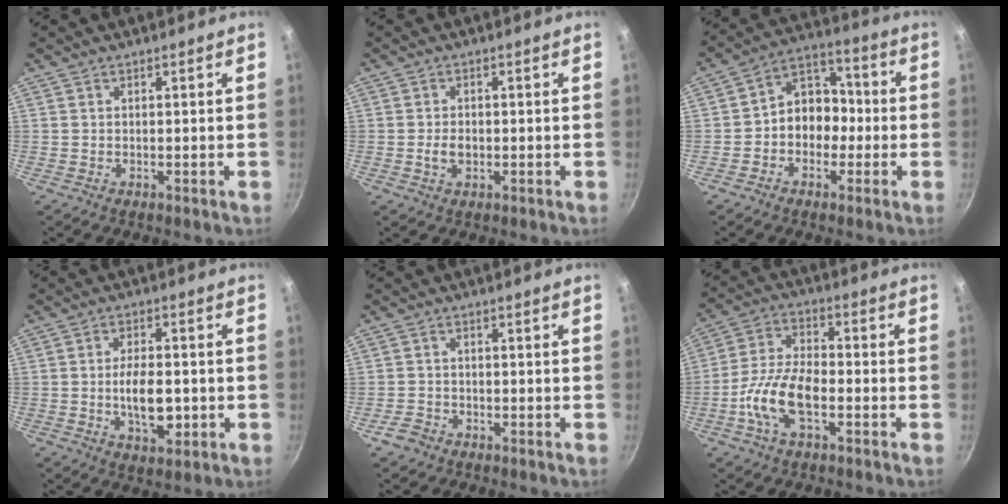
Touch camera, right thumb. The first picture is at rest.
{"total": 2.7, "force": [-0.5, 1.8, 1.9], "torque": [-0.027, 0.005, -0.009]}
{"total": 9.7, "force": [-1.9, 7.9, 5.4], "torque": [-0.026, 0.046, -0.045]}
{"total": 9.0, "force": [-1.5, 4.6, 7.6], "torque": [-0.110, 0.007, -0.023]}
{"total": 2.9, "force": [-2.0, 2.0, 0.9], "torque": [-0.016, 0.021, -0.035]}
{"total": 11.4, "force": [-3.9, 5.4, 9.2], "torque": [-0.175, 0.032, -0.083]}